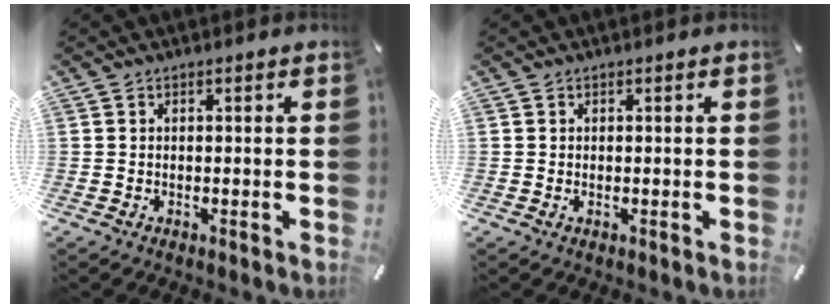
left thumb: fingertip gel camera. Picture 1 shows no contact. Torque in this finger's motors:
{"motor_torque": [-0.08, -0.48, -0.06, -0.01, 0.04]}